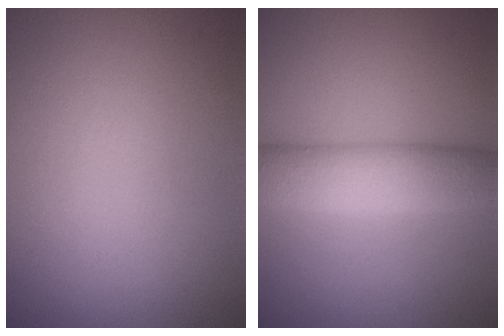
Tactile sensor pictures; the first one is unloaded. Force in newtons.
{"total": 6.2, "press": 6.2, "slide": 0.1}